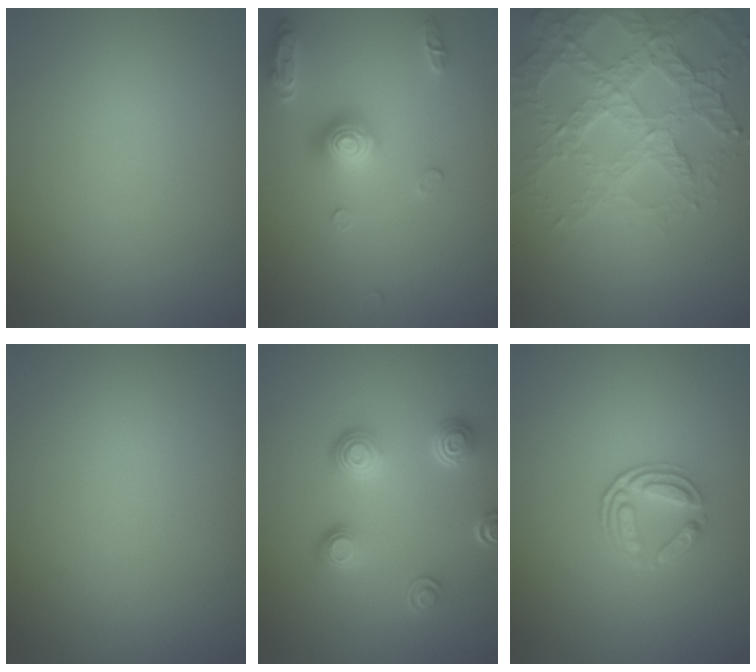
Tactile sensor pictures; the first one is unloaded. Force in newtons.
{"total": 3.0, "press": 2.9, "slide": 0.7}
{"total": 7.5, "press": 5.2, "slide": 5.4}
{"total": 0.0}
{"total": 3.7, "press": 2.9, "slide": 2.3}
{"total": 2.4, "press": 1.9, "slide": 1.5}